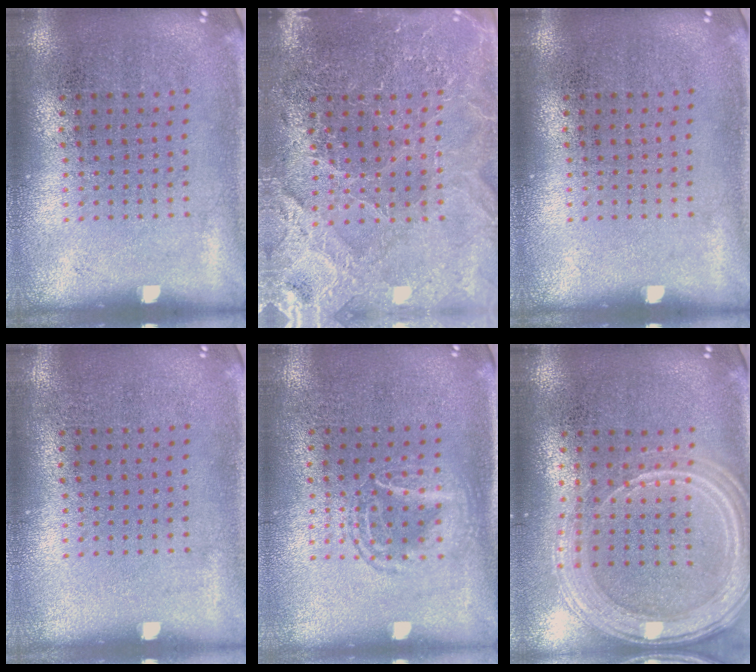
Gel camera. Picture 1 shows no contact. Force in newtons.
{"total": 3.8, "press": 3.7, "slide": 1.1}
{"total": 0.0}
{"total": 0.0}
{"total": 1.3, "press": 1.2, "slide": 0.5}
{"total": 1.7, "press": 1.6, "slide": 0.4}